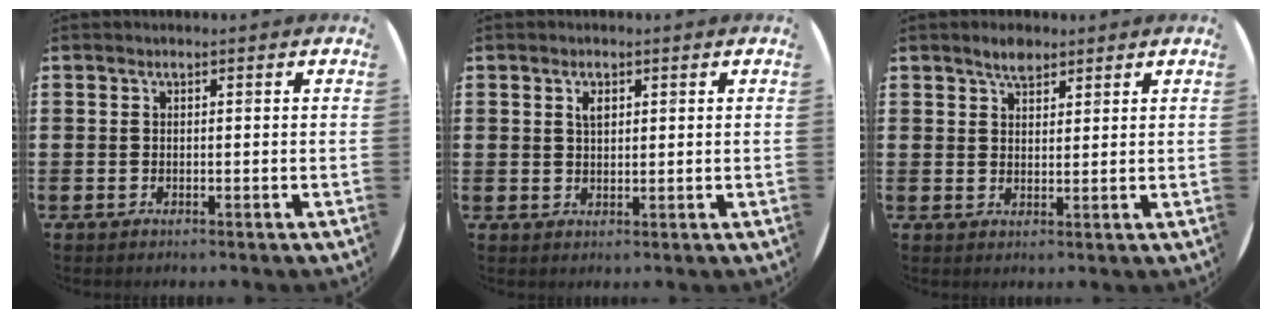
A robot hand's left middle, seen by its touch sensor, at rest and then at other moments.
{"total": 1.6, "force": [0.9, 0.9, 0.9], "torque": [-0.010, 0.003, 0.015]}
{"total": 3.0, "force": [2.5, 1.2, 1.0], "torque": [-0.013, 0.002, 0.046]}